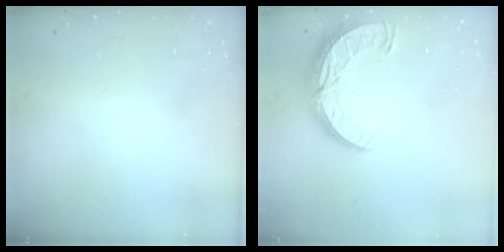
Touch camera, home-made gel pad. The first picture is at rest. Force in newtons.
{"total": 11.7, "press": 11.7, "slide": 0.9}